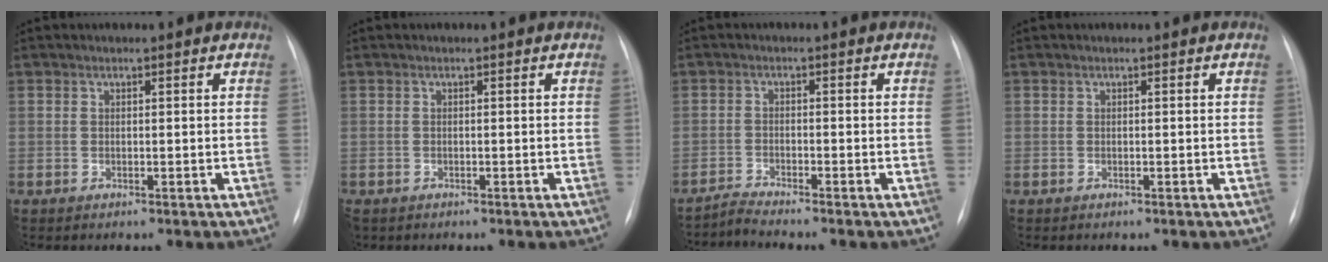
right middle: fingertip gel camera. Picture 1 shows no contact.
{"total": 1.1, "force": [-0.8, 0.7, 0.3], "torque": [-0.007, 0.001, -0.009]}
{"total": 2.5, "force": [-2.2, -1.0, -0.3], "torque": [0.003, -0.016, -0.044]}
{"total": 0.0}